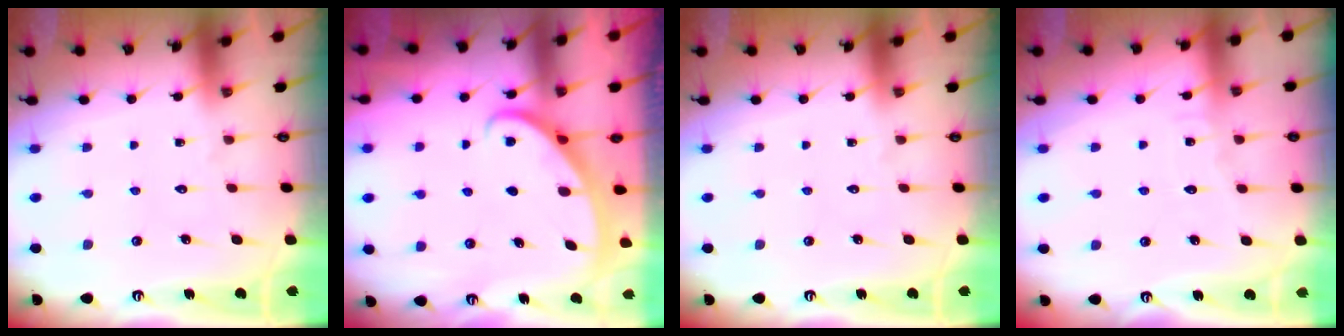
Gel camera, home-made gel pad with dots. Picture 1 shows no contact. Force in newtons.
{"total": 3.1, "press": 3.1, "slide": 0.1}
{"total": 0.0}
{"total": 3.6, "press": 3.5, "slide": 0.4}